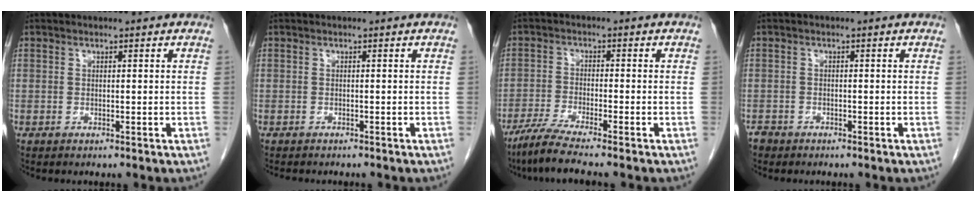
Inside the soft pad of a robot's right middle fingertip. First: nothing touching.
{"total": 3.3, "force": [-2.8, 1.0, 1.3], "torque": [-0.019, -0.006, -0.032]}
{"total": 6.1, "force": [-5.0, -0.7, 3.5], "torque": [-0.069, -0.020, -0.094]}
{"total": 1.8, "force": [-1.5, 1.0, 0.1], "torque": [-0.009, 0.000, -0.028]}